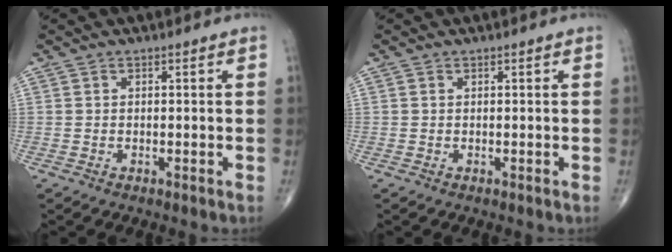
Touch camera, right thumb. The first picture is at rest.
{"total": 0.0}